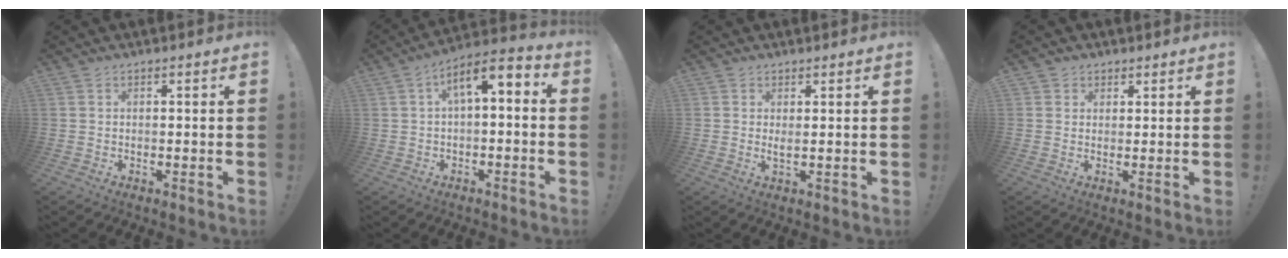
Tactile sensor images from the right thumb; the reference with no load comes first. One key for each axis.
{"total": 6.9, "fx": 1.6, "fy": 2.8, "fz": 6.1, "tx": -0.101, "ty": -0.007, "tz": 0.030}
{"total": 1.7, "fx": 1.0, "fy": 0.2, "fz": 1.3, "tx": -0.012, "ty": -0.010, "tz": 0.015}
{"total": 2.7, "fx": 1.5, "fy": 2.2, "fz": 0.3, "tx": 0.003, "ty": -0.005, "tz": 0.026}